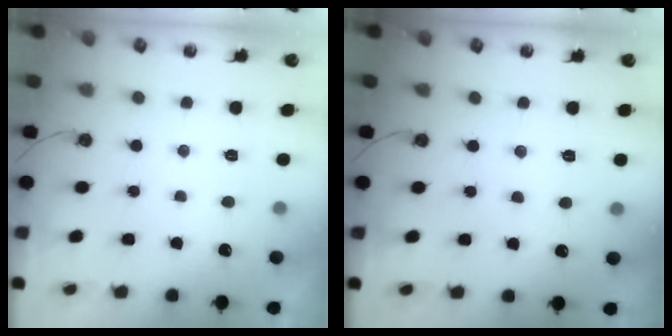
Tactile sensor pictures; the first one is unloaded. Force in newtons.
{"total": 3.6, "press": 3.6, "slide": 0.6}